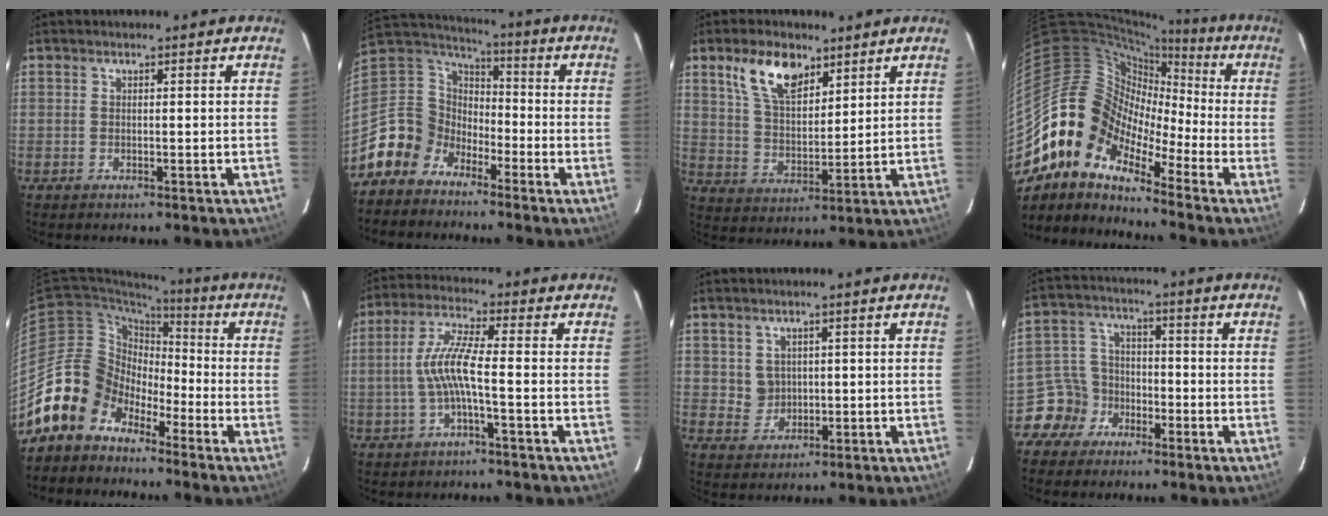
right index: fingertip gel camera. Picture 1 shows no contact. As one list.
[{"total": 10.7, "force": [-7.2, 7.8, 1.4], "torque": [-0.057, 0.038, -0.154]}, {"total": 10.7, "force": [6.4, 5.3, 6.6], "torque": [-0.123, 0.013, 0.127]}, {"total": 12.0, "force": [-7.5, 7.7, 5.4], "torque": [-0.085, 0.018, -0.173]}, {"total": 12.4, "force": [-8.2, 9.1, 1.9], "torque": [-0.051, 0.033, -0.156]}, {"total": 6.9, "force": [-1.8, 0.2, 6.7], "torque": [-0.149, 0.007, -0.031]}, {"total": 3.2, "force": [1.0, 3.1, 0.5], "torque": [-0.007, 0.008, 0.026]}, {"total": 6.9, "force": [-4.5, 5.2, 0.3], "torque": [-0.018, 0.031, -0.091]}]